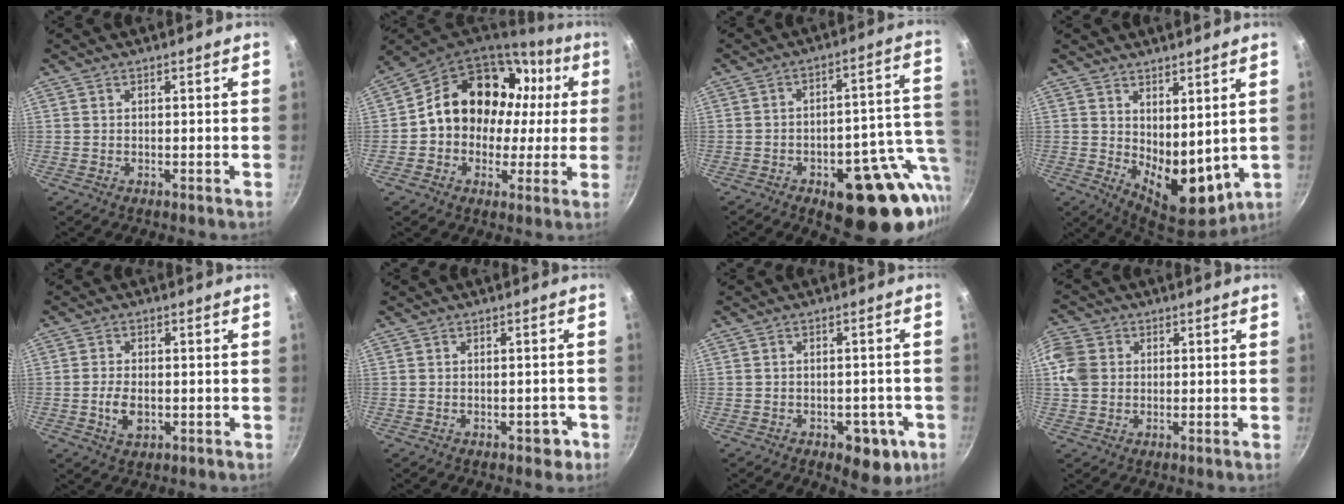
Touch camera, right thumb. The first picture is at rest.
{"total": 20.1, "force": [3.0, 16.3, 11.4], "torque": [-0.157, 0.047, 0.048]}
{"total": 21.0, "force": [-6.6, 9.7, 17.5], "torque": [-0.168, 0.021, -0.080]}
{"total": 11.2, "force": [3.0, 6.3, 8.8], "torque": [-0.104, -0.048, 0.064]}
{"total": 5.0, "force": [-1.1, 3.1, 3.8], "torque": [-0.070, 0.005, -0.018]}
{"total": 2.9, "force": [-1.3, 1.8, 1.9], "torque": [-0.002, 0.017, -0.009]}
{"total": 8.6, "force": [-3.5, 5.1, 6.1], "torque": [-0.041, 0.014, -0.035]}
{"total": 6.5, "force": [0.8, 5.6, 3.2], "torque": [-0.050, 0.000, 0.005]}